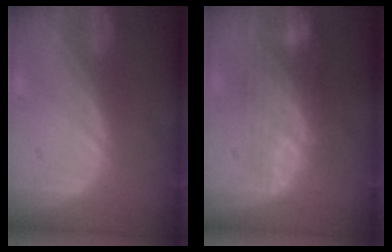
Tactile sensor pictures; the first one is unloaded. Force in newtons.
{"total": 9.8, "press": 8.3, "slide": 5.1}